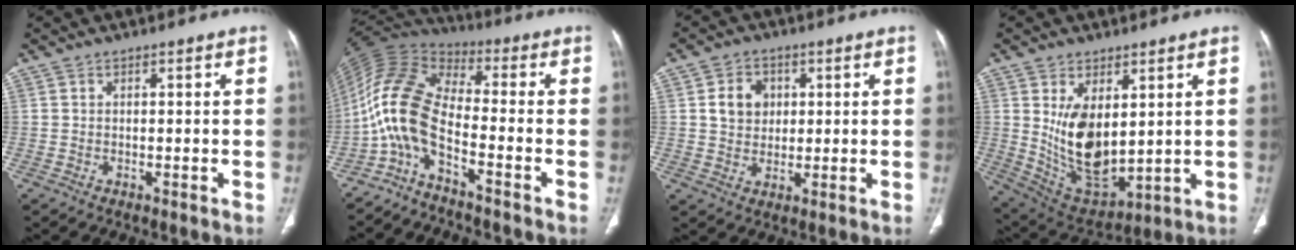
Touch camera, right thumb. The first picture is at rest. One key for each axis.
{"total": 11.2, "fx": -5.3, "fy": 4.1, "fz": 9.0, "tx": -0.202, "ty": 0.066, "tz": -0.119}
{"total": 6.5, "fx": 1.5, "fy": 5.4, "fz": 3.3, "tx": -0.031, "ty": -0.005, "tz": 0.025}
{"total": 13.3, "fx": 2.6, "fy": 7.3, "fz": 10.8, "tx": -0.173, "ty": -0.026, "tz": 0.075}